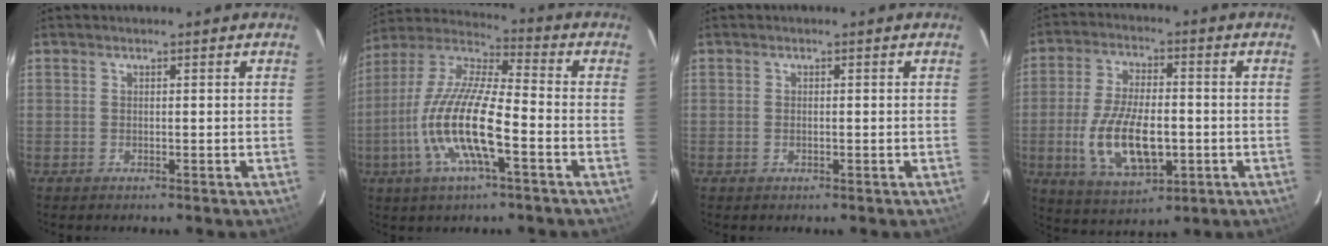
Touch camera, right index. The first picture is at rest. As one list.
[{"total": 16.8, "force": [-5.4, 3.7, 15.4], "torque": [-0.312, -0.008, -0.113]}, {"total": 0.6, "force": [-0.1, 0.4, 0.5], "torque": [-0.010, 0.001, -0.002]}, {"total": 14.5, "force": [-3.1, 6.7, 12.5], "torque": [-0.252, -0.010, -0.046]}]